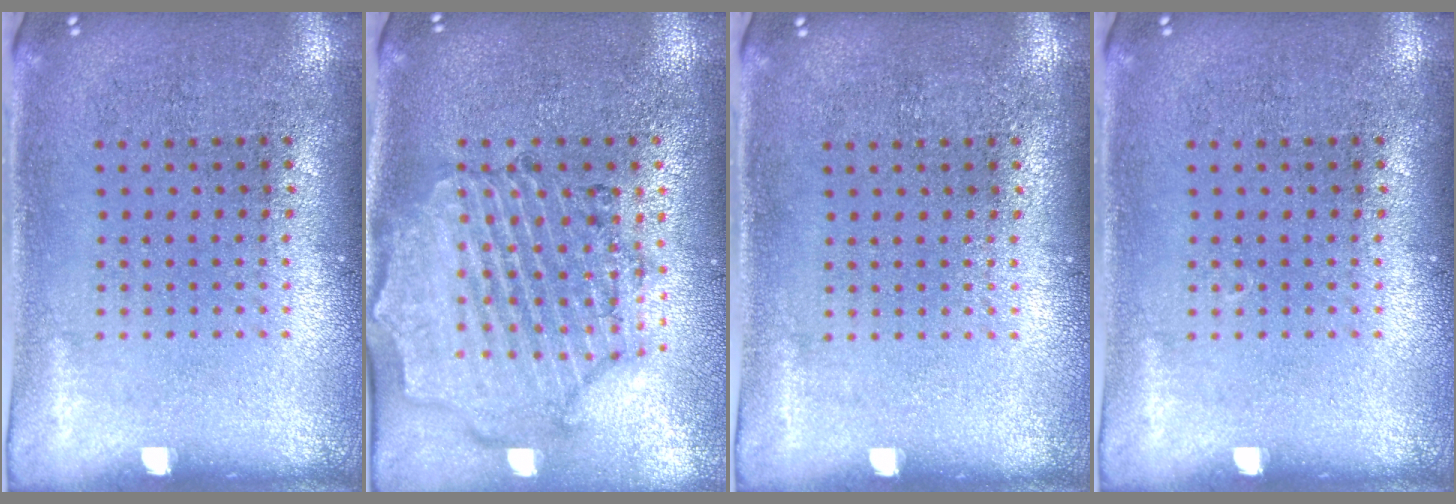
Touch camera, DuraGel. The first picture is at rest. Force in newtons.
{"total": 1.5, "press": 1.5, "slide": 0.3}
{"total": 0.0}
{"total": 0.0}